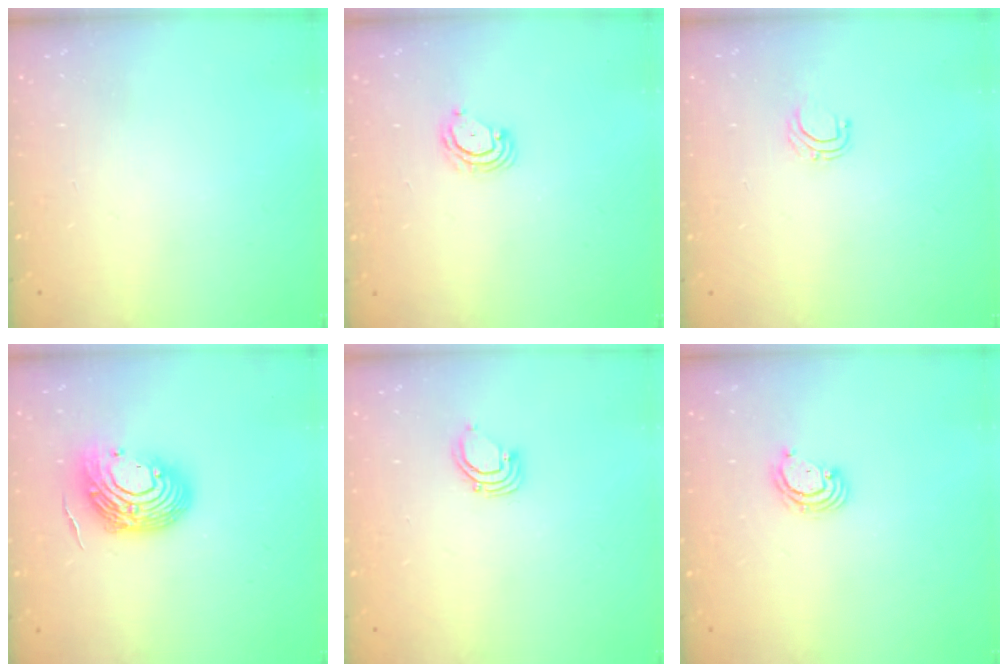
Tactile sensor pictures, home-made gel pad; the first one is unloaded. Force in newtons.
{"total": 5.0, "press": 4.9, "slide": 0.4}
{"total": 3.8, "press": 3.8, "slide": 0.2}
{"total": 12.9, "press": 12.7, "slide": 2.1}
{"total": 3.2, "press": 3.2, "slide": 0.2}
{"total": 3.5, "press": 3.5, "slide": 0.2}